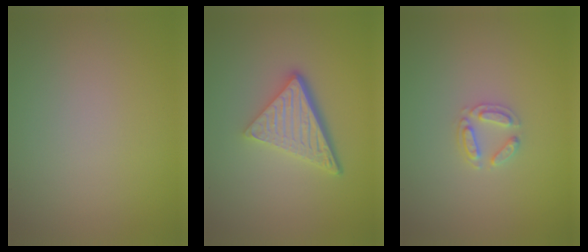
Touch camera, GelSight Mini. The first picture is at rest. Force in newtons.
{"total": 5.4, "press": 3.6, "slide": 4.0}
{"total": 1.9, "press": 1.9, "slide": 0.3}